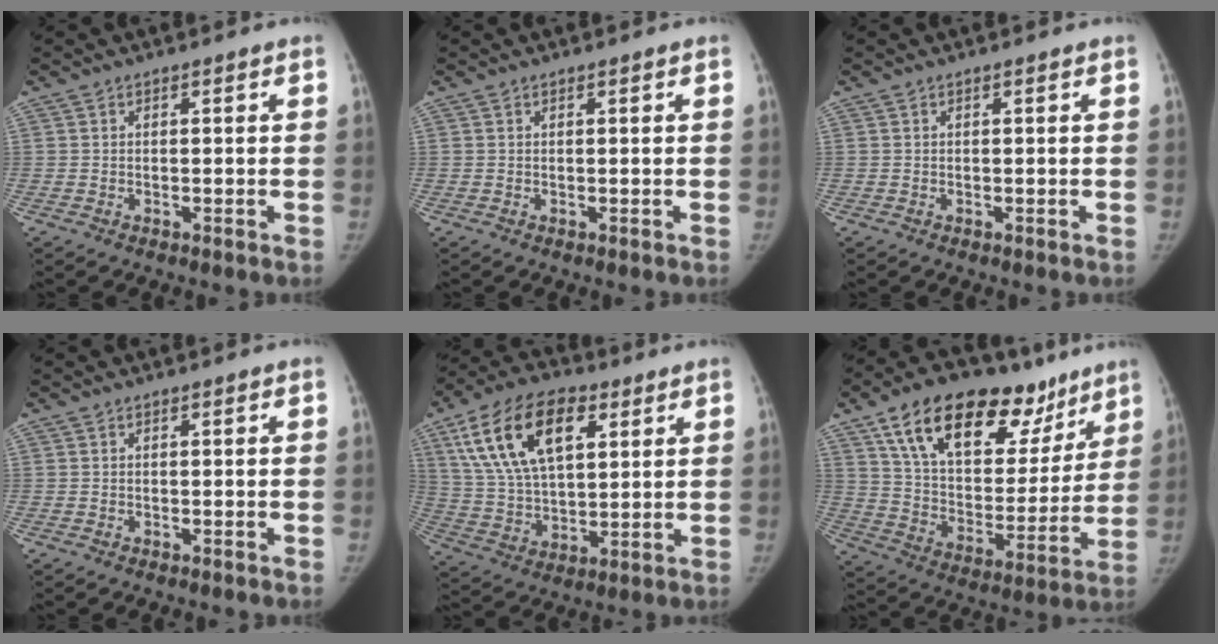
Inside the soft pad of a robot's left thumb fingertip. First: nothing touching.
{"total": 0.0}
{"total": 0.0}
{"total": 0.0}
{"total": 19.5, "force": [8.5, 10.4, 14.2], "torque": [-0.237, -0.014, 0.157]}
{"total": 28.9, "force": [17.3, 14.9, 17.7], "torque": [-0.236, -0.019, 0.279]}